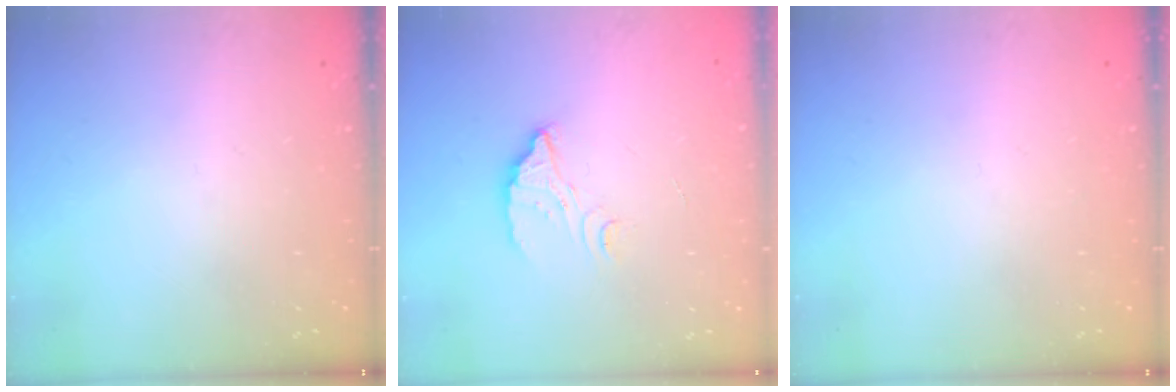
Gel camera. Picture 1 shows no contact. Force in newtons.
{"total": 4.6, "press": 4.6, "slide": 0.3}
{"total": 0.0}